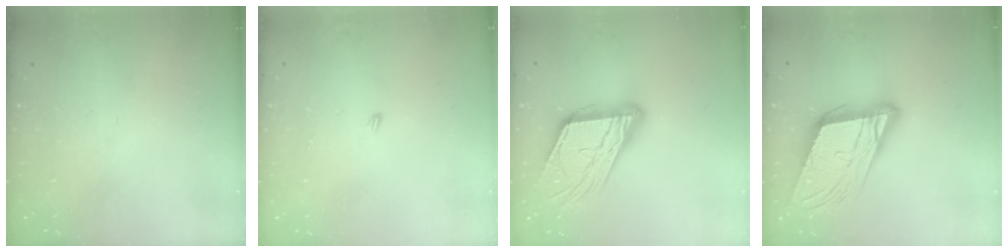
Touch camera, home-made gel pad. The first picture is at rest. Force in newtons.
{"total": 3.3, "press": 3.3, "slide": 0.2}
{"total": 17.4, "press": 17.3, "slide": 1.9}
{"total": 18.1, "press": 17.7, "slide": 3.6}